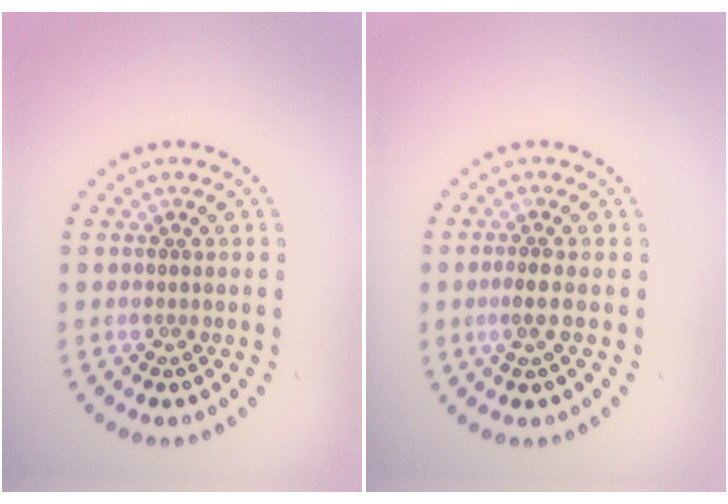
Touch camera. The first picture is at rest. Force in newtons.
{"total": 1.3, "press": 1.2, "slide": 0.6}